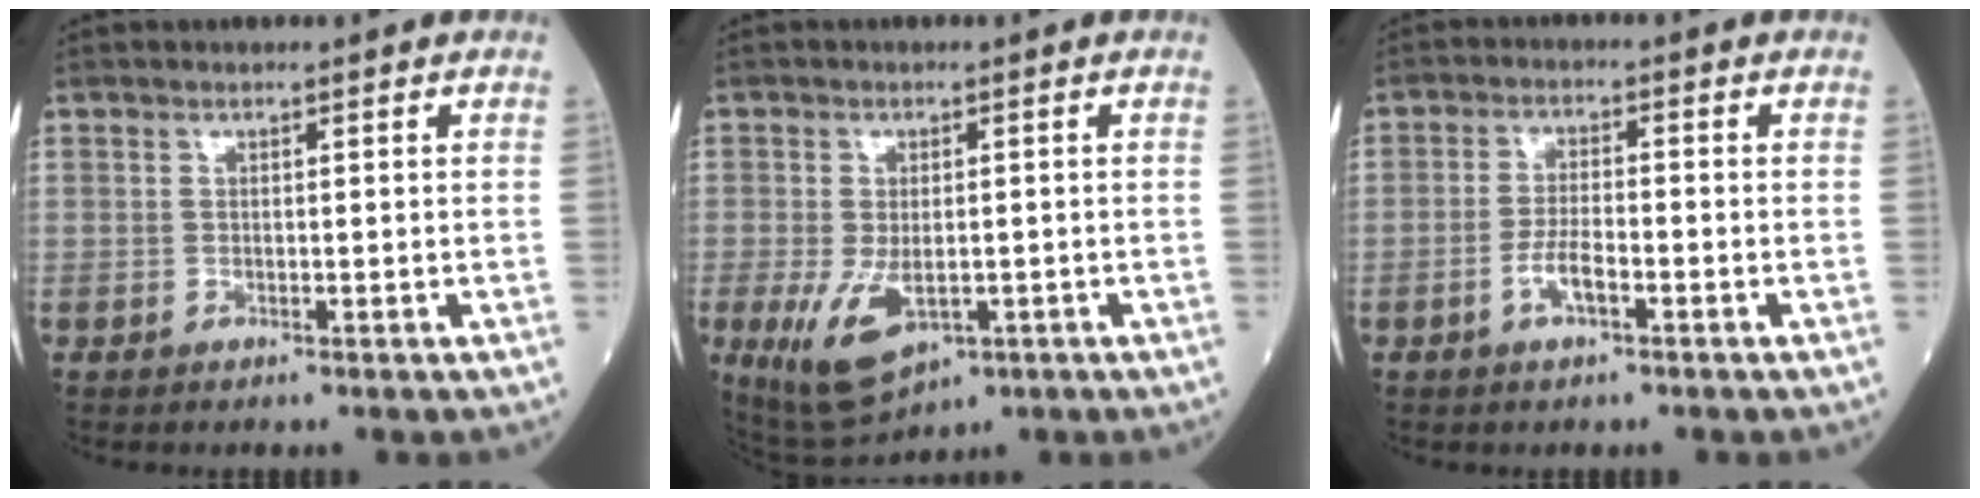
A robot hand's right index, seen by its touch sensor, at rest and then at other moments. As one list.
[{"total": 8.3, "force": [-2.8, 4.2, 6.6], "torque": [-0.131, -0.014, -0.033]}, {"total": 4.0, "force": [-1.9, 0.9, 3.4], "torque": [-0.065, 0.002, -0.037]}]